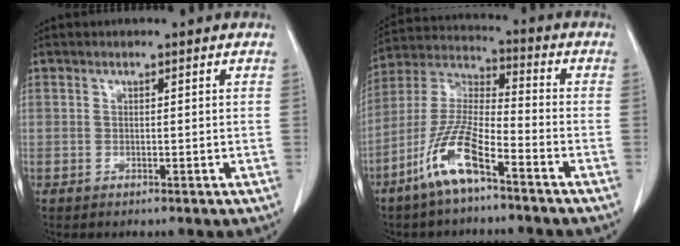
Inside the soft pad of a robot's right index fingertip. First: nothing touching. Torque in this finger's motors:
{"motor_torque": [1.09, -0.48, 0.35, 0.19]}